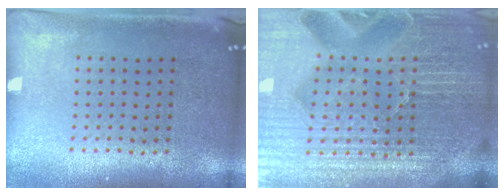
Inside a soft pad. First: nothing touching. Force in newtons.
{"total": 6.5, "press": 5.8, "slide": 3.1}